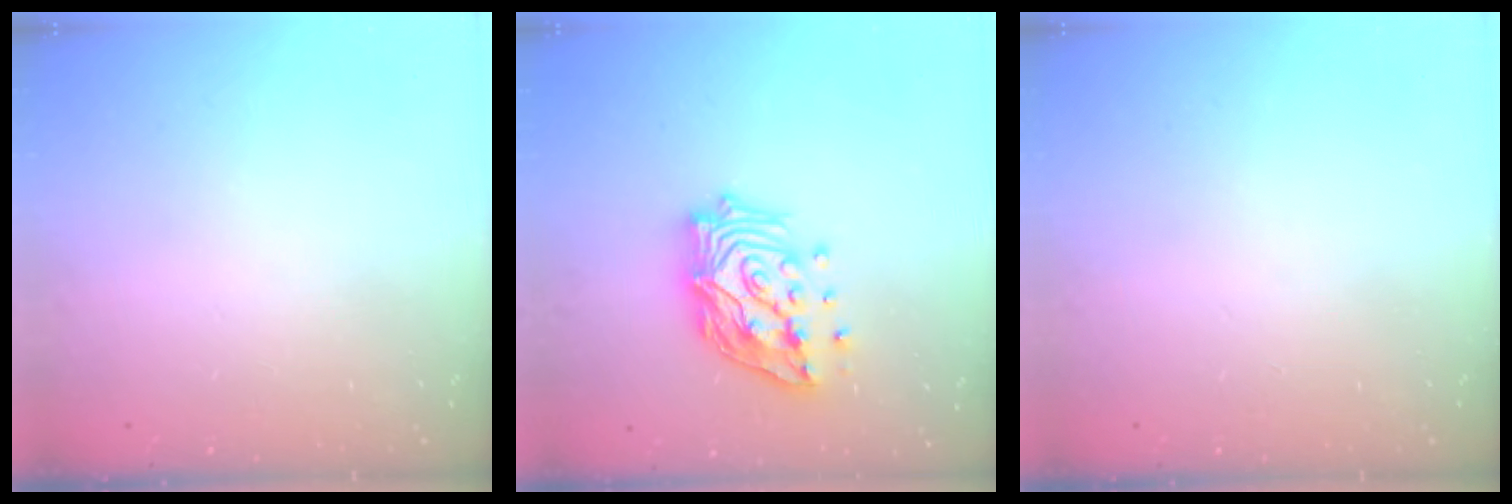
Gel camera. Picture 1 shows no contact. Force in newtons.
{"total": 18.1, "press": 17.9, "slide": 2.6}
{"total": 0.0}